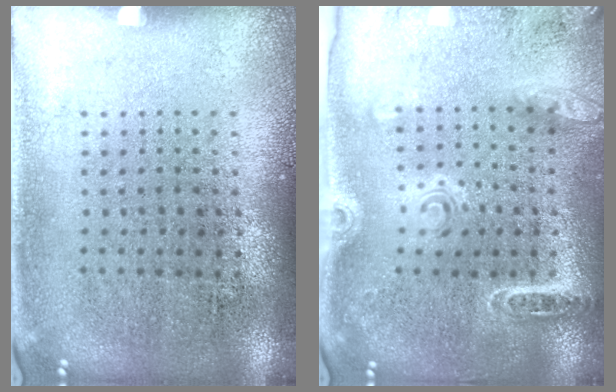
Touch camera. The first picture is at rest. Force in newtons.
{"total": 1.7, "press": 1.7, "slide": 0.1}